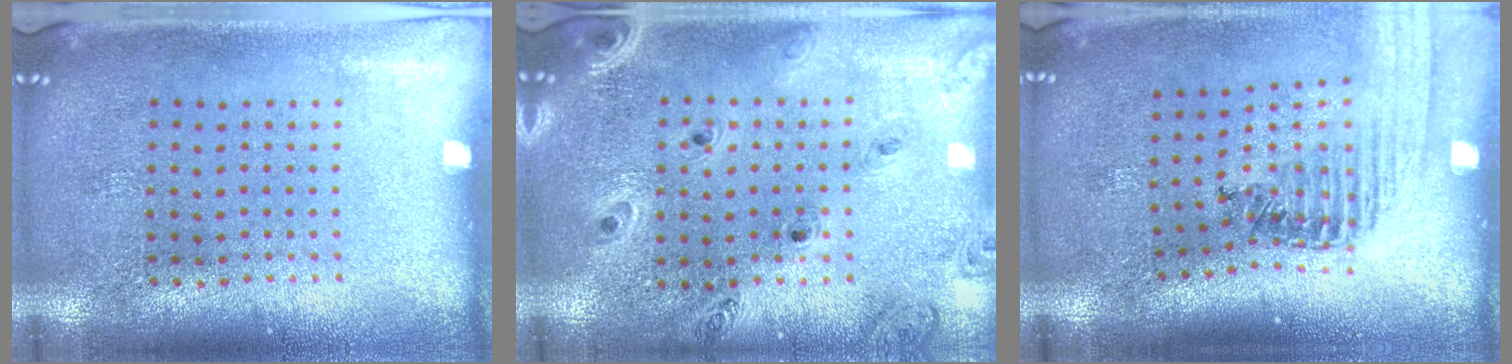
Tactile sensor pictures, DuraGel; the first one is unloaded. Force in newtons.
{"total": 1.2, "press": 1.2, "slide": 0.2}
{"total": 1.3, "press": 1.3, "slide": 0.1}